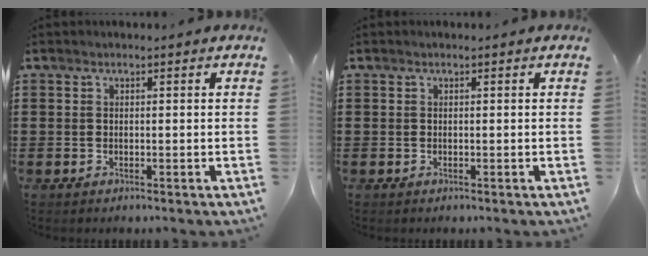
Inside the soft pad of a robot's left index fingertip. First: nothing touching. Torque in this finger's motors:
{"motor_torque": [0.00, 0.00, 0.00, 0.00]}